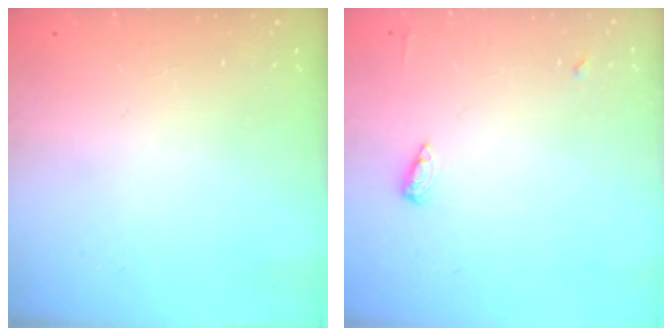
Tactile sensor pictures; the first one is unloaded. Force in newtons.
{"total": 5.5, "press": 5.4, "slide": 1.0}